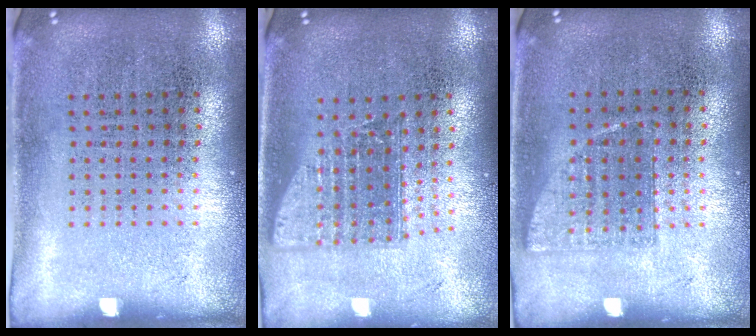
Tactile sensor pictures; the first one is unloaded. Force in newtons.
{"total": 1.6, "press": 1.2, "slide": 1.0}
{"total": 0.7, "press": 0.7, "slide": 0.2}